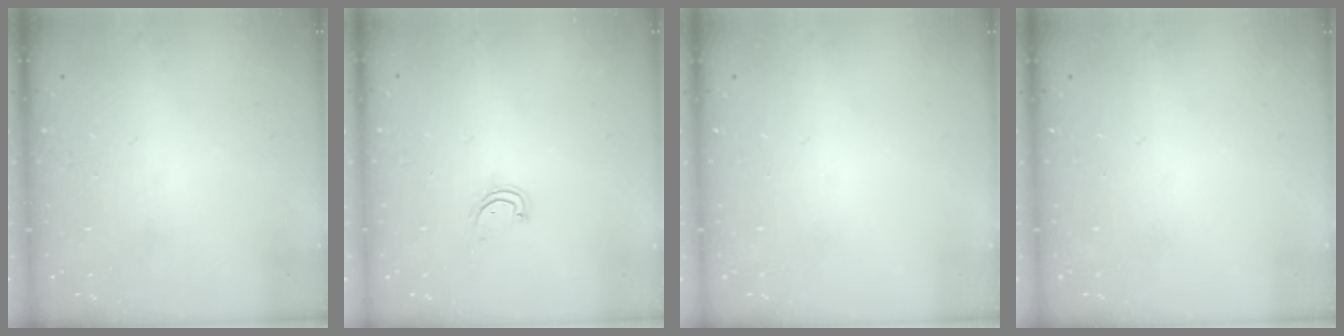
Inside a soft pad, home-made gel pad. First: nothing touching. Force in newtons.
{"total": 2.8, "press": 2.8, "slide": 0.3}
{"total": 0.0}
{"total": 0.0}